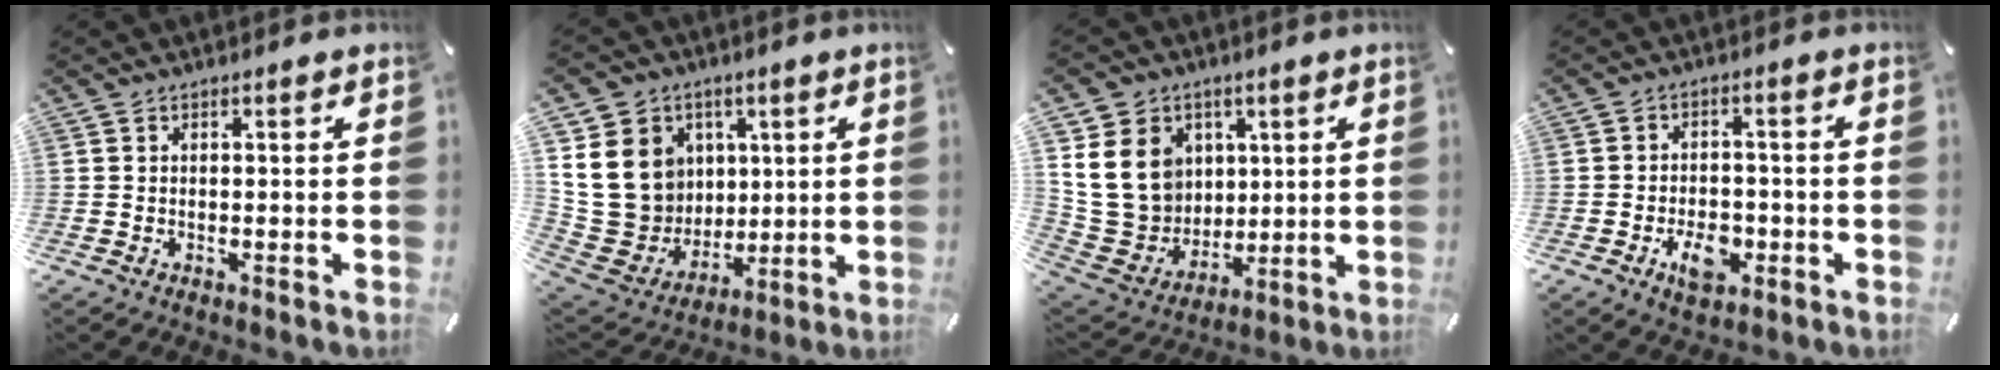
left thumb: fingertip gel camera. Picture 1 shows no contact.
{"total": 17.7, "force": [4.1, 16.0, 6.2], "torque": [-0.123, -0.021, 0.100]}
{"total": 16.8, "force": [4.3, 14.7, 6.8], "torque": [-0.150, -0.019, 0.089]}
{"total": 7.2, "force": [-2.8, 4.7, 4.8], "torque": [-0.076, 0.005, -0.050]}